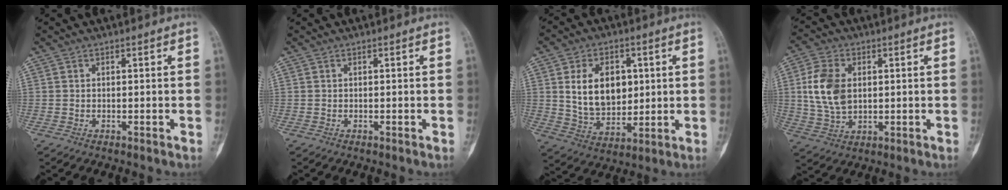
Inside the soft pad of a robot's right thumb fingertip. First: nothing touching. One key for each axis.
{"total": 0.0}
{"total": 13.4, "fx": 2.7, "fy": 9.1, "fz": 9.5, "tx": -0.117, "ty": -0.015, "tz": 0.057}
{"total": 10.7, "fx": 1.6, "fy": 7.1, "fz": 7.9, "tx": -0.156, "ty": -0.001, "tz": 0.037}